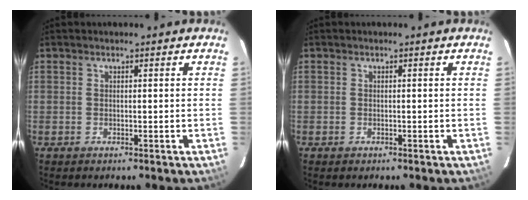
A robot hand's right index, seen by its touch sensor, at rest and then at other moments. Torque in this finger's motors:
{"motor_torque": [0.09, 0.01, 0.01, 0.00]}